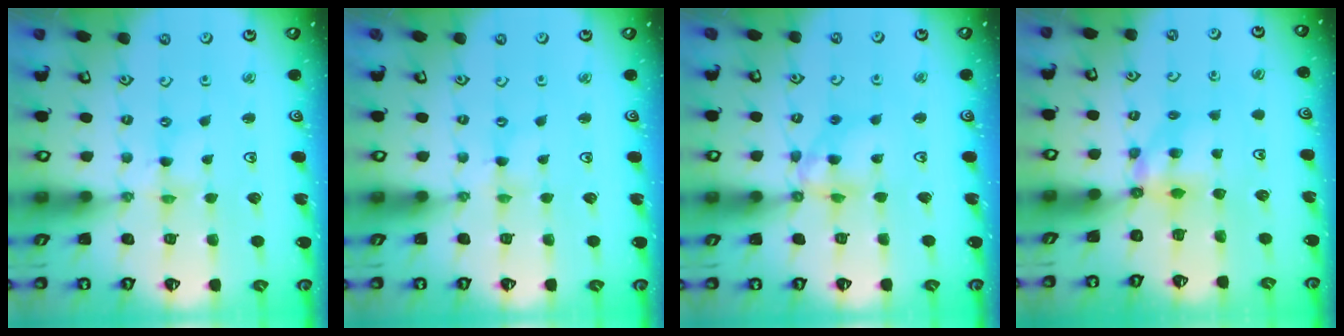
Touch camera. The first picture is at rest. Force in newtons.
{"total": 0.0}
{"total": 11.4, "press": 11.3, "slide": 1.2}
{"total": 5.8, "press": 5.8, "slide": 0.3}